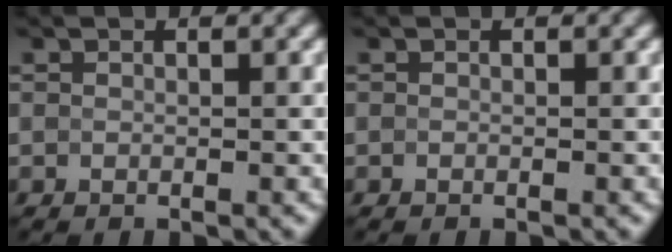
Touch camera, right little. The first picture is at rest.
{"total": 0.0}